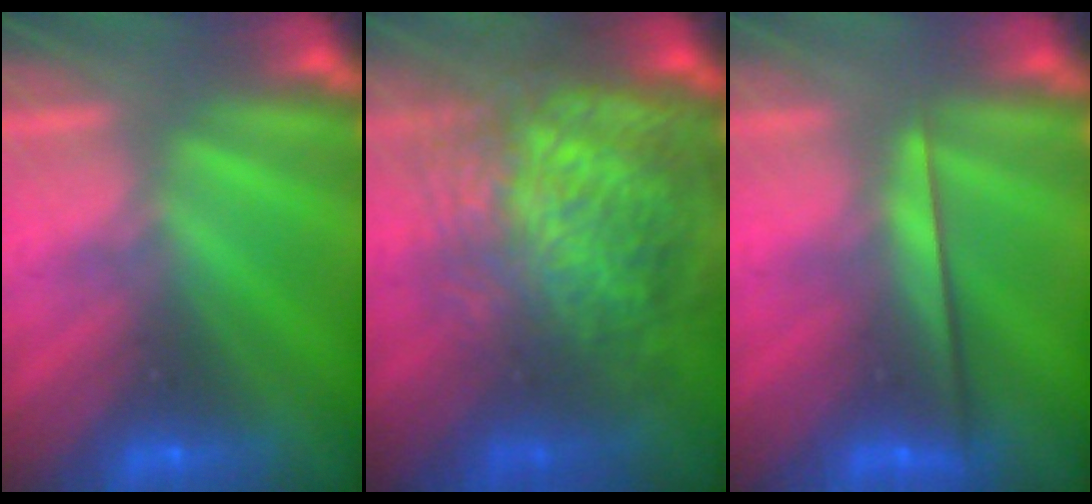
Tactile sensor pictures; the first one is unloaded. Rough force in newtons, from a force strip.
{"total": 7.8}
{"total": 2.3}